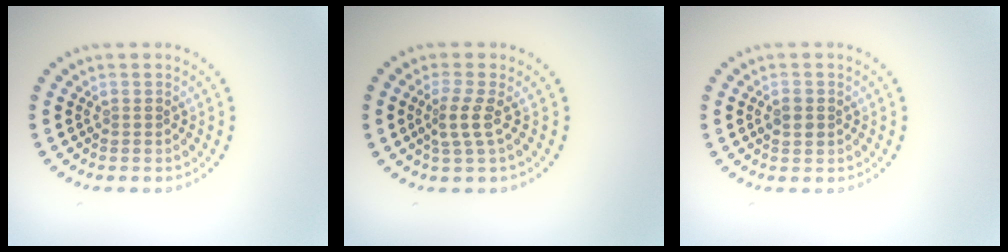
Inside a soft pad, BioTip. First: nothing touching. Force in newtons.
{"total": 2.2, "press": 1.5, "slide": 1.5}
{"total": 1.4, "press": 1.4, "slide": 0.1}